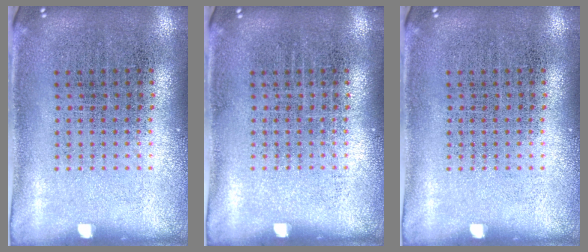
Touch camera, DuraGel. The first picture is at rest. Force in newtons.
{"total": 0.0}
{"total": 0.0}